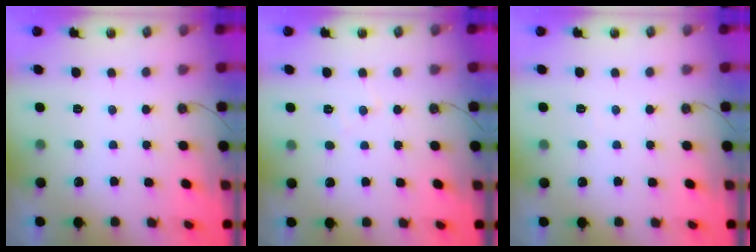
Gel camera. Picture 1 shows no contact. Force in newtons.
{"total": 5.4, "press": 5.4, "slide": 0.8}
{"total": 2.7, "press": 2.7, "slide": 0.5}